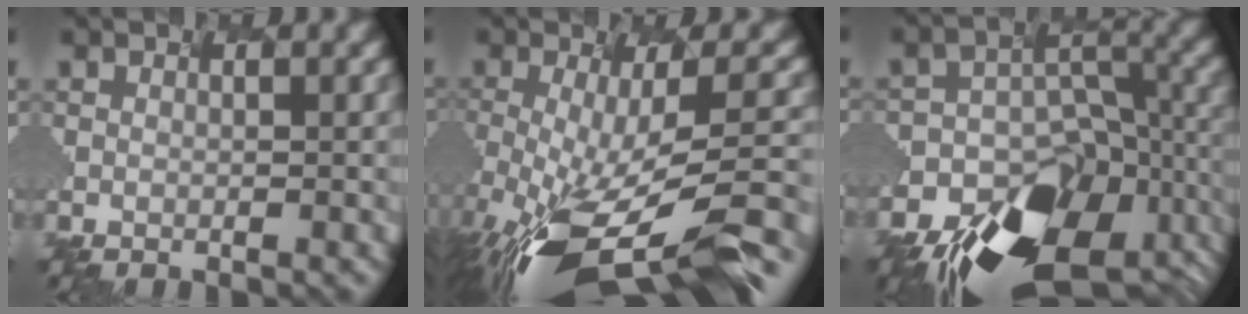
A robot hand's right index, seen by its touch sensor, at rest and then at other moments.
{"total": 13.2, "force": [-6.6, 3.7, 10.8], "torque": [-0.228, -0.026, -0.070]}
{"total": 13.6, "force": [-10.0, 6.3, 6.7], "torque": [-0.153, -0.025, -0.126]}